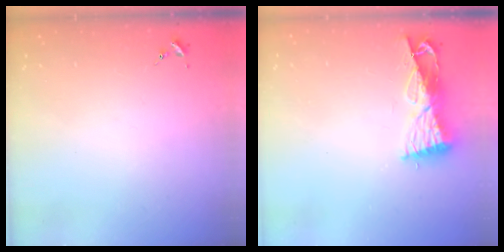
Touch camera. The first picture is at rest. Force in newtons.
{"total": 8.8, "press": 8.8, "slide": 1.0}